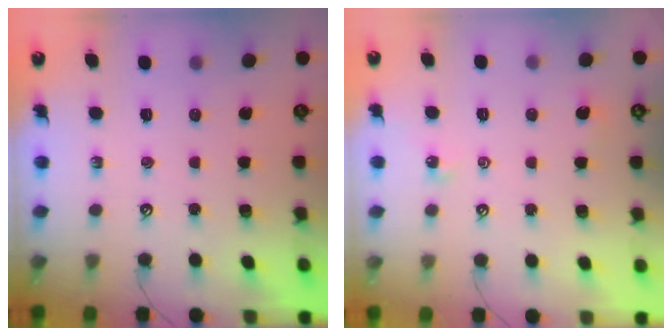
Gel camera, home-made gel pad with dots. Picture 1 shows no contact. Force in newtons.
{"total": 2.2, "press": 2.2, "slide": 0.4}